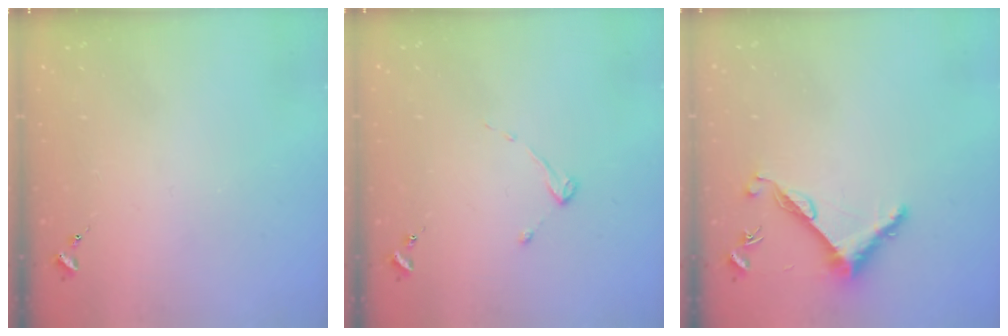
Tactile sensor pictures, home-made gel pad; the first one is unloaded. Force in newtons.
{"total": 2.7, "press": 2.7, "slide": 0.3}
{"total": 7.5, "press": 7.5, "slide": 0.5}